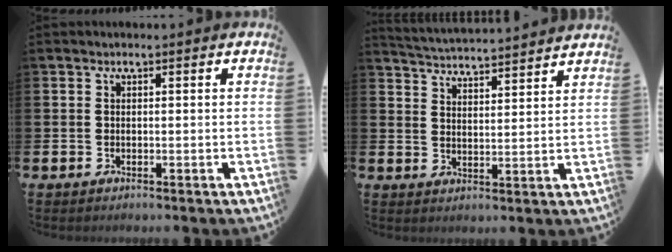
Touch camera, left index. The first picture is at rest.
{"total": 4.6, "force": [4.6, -0.2, -0.1], "torque": [-0.019, -0.035, 0.080]}